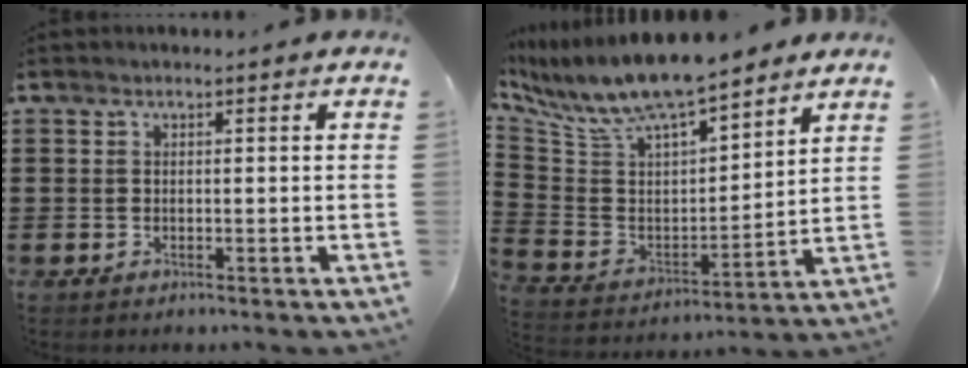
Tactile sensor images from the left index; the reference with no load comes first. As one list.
[{"total": 8.7, "force": [7.9, 1.7, 3.2], "torque": [-0.100, -0.053, 0.136]}]